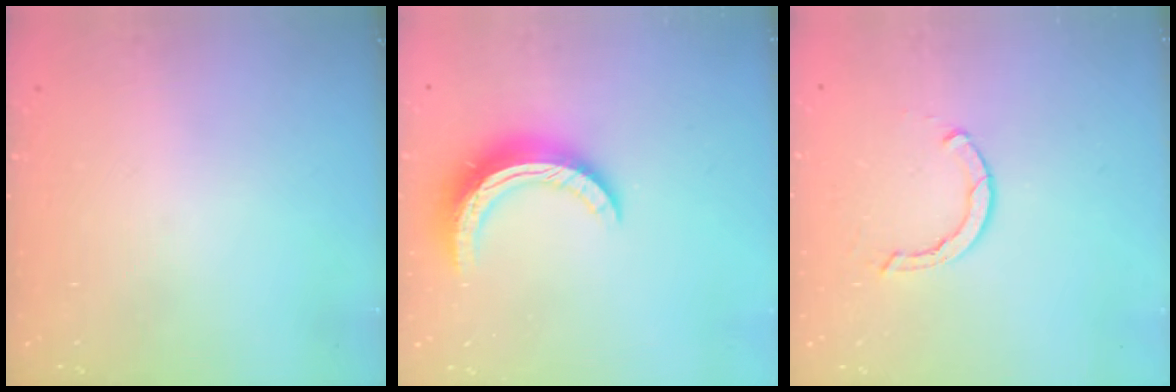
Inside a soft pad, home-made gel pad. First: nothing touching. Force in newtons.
{"total": 12.9, "press": 12.9, "slide": 0.3}
{"total": 2.3, "press": 2.3, "slide": 0.1}